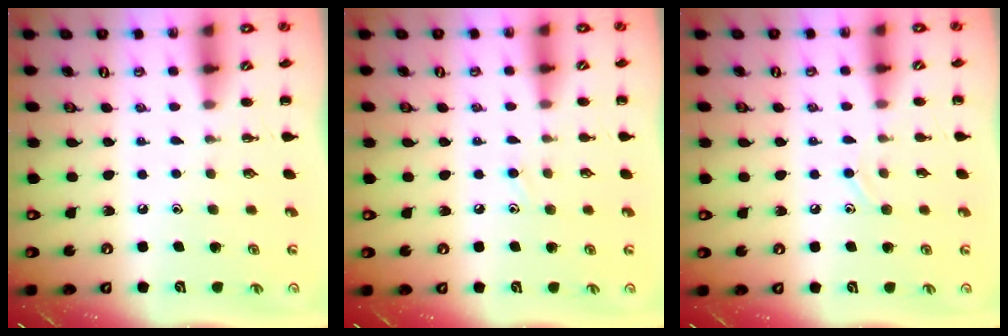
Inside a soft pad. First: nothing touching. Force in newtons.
{"total": 7.6, "press": 7.2, "slide": 2.6}
{"total": 7.8, "press": 7.4, "slide": 2.5}